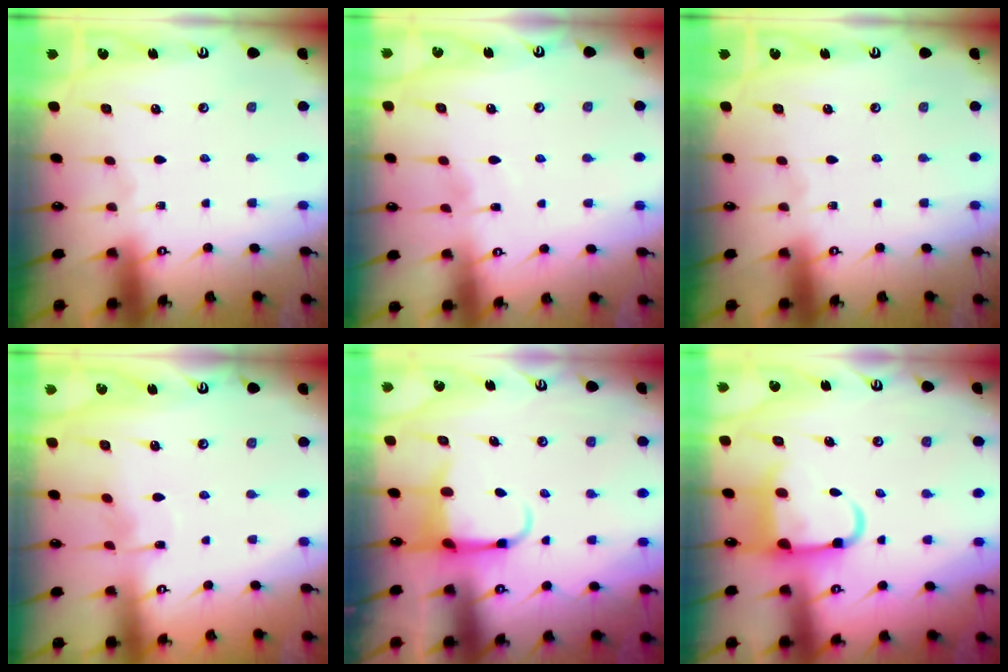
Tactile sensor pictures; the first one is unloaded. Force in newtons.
{"total": 3.5, "press": 3.5, "slide": 0.5}
{"total": 0.0}
{"total": 3.7, "press": 3.7, "slide": 0.4}
{"total": 4.6, "press": 4.6, "slide": 0.6}
{"total": 8.8, "press": 8.6, "slide": 1.6}